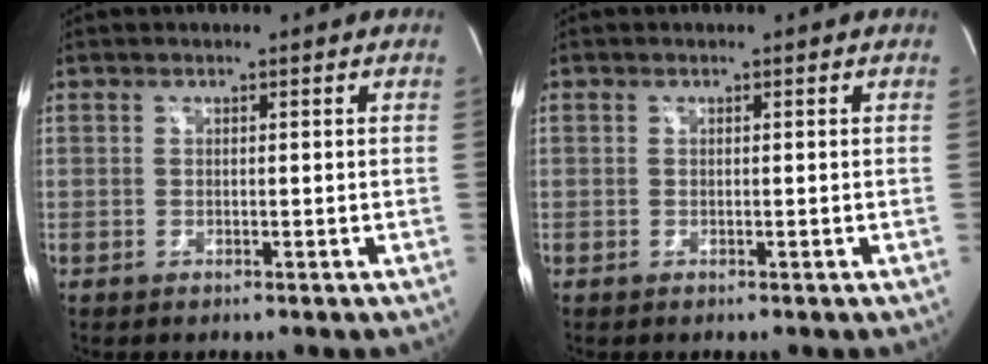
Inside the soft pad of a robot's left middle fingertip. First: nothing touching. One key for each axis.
{"total": 0.0}